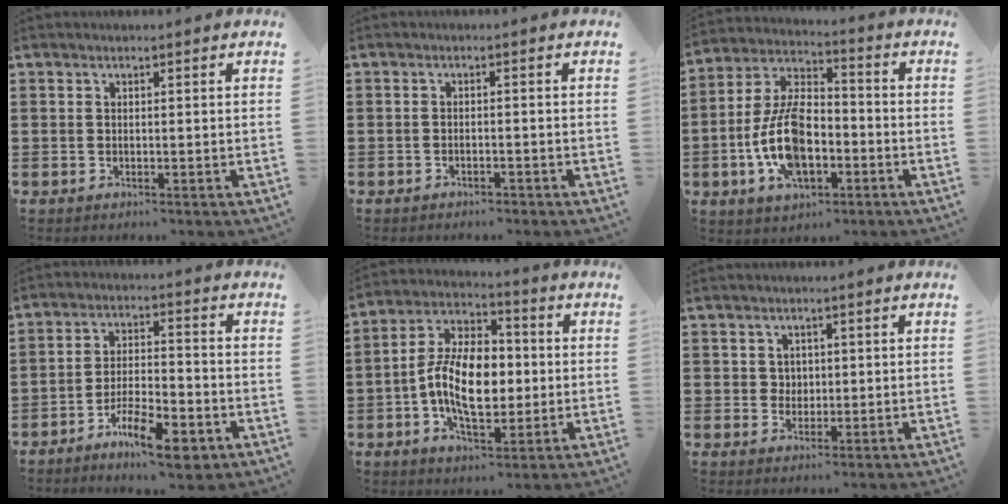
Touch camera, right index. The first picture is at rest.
{"total": 1.1, "force": [-1.1, 0.0, 0.3], "torque": [-0.010, -0.004, -0.021]}
{"total": 11.7, "force": [-3.5, 6.2, 9.3], "torque": [-0.216, 0.003, -0.068]}
{"total": 9.1, "force": [-5.8, 2.6, 6.5], "torque": [-0.120, 0.009, -0.104]}
{"total": 11.7, "force": [-1.1, 6.7, 9.5], "torque": [-0.205, 0.004, -0.025]}
{"total": 2.1, "force": [0.5, 1.9, 0.6], "torque": [-0.018, 0.011, 0.008]}